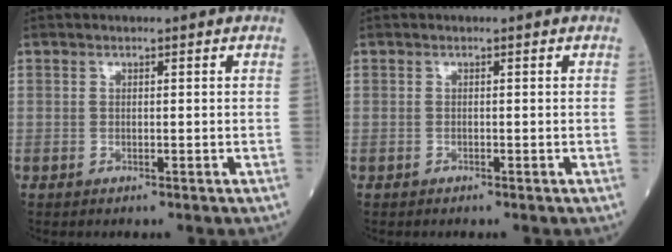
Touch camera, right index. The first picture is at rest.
{"total": 0.0}